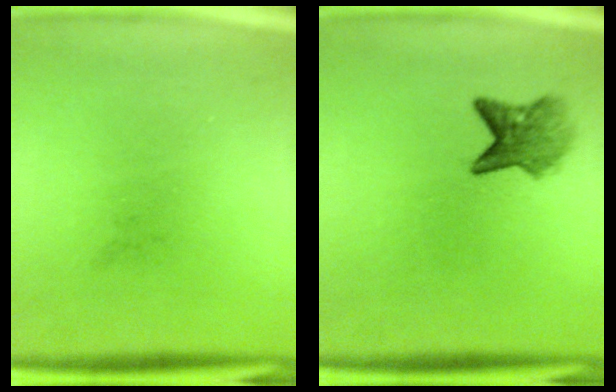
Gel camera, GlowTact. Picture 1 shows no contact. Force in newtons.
{"total": 4.0}